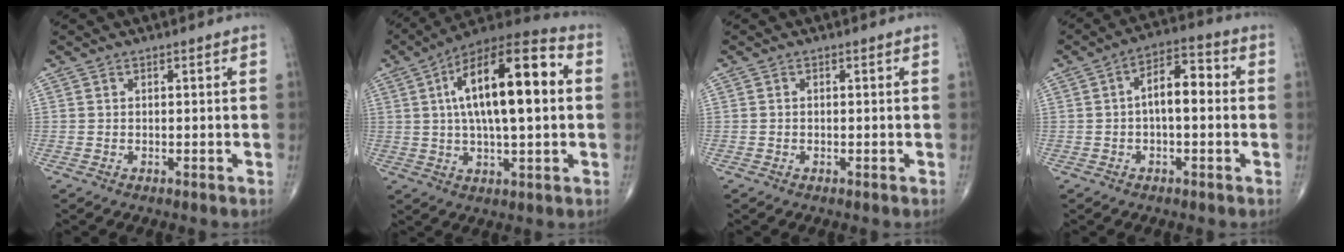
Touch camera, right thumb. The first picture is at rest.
{"total": 20.4, "force": [3.1, 7.2, 18.9], "torque": [-0.307, 0.024, 0.042]}
{"total": 0.0}
{"total": 8.2, "force": [0.2, 3.9, 7.2], "torque": [-0.105, 0.033, -0.007]}